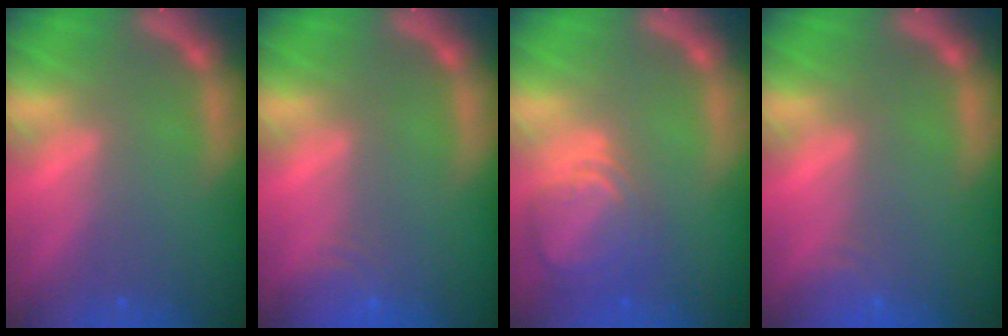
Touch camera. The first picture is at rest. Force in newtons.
{"total": 3.0}
{"total": 6.1}
{"total": 2.4}